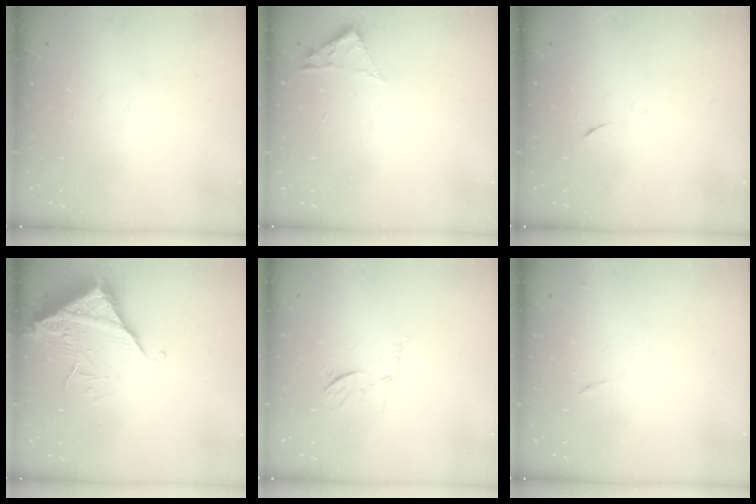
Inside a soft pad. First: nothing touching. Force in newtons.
{"total": 1.8, "press": 1.8, "slide": 0.2}
{"total": 6.2, "press": 6.1, "slide": 0.7}
{"total": 6.6, "press": 6.6, "slide": 0.4}
{"total": 5.9, "press": 5.9, "slide": 1.0}
{"total": 7.5, "press": 7.4, "slide": 0.6}